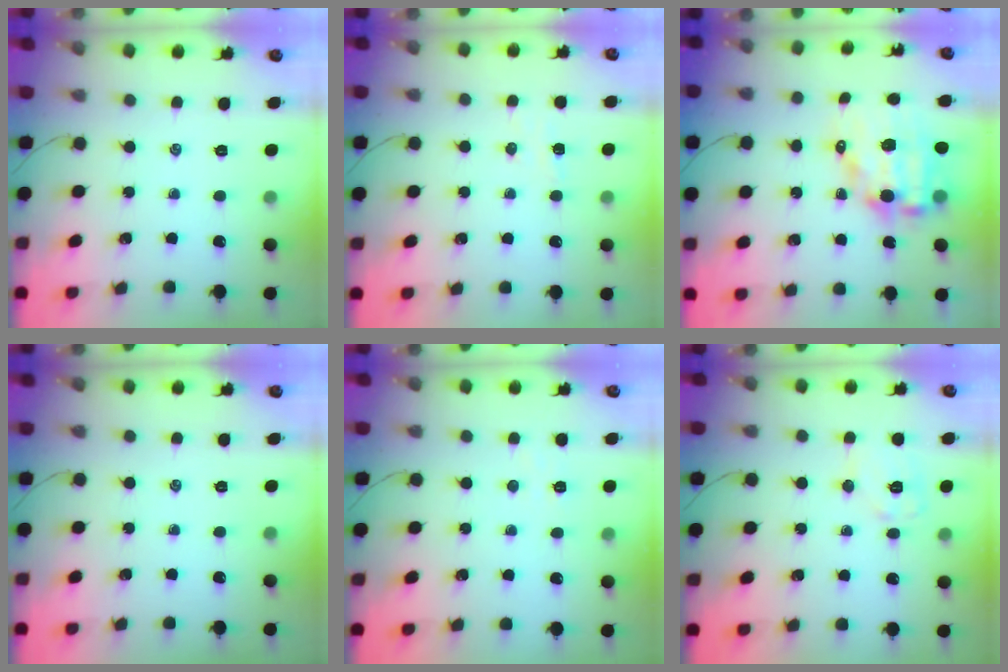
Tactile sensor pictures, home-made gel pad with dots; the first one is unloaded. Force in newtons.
{"total": 3.7, "press": 3.5, "slide": 1.1}
{"total": 12.8, "press": 12.4, "slide": 3.1}
{"total": 0.0}
{"total": 2.5, "press": 2.4, "slide": 0.6}
{"total": 8.7, "press": 8.6, "slide": 0.5}